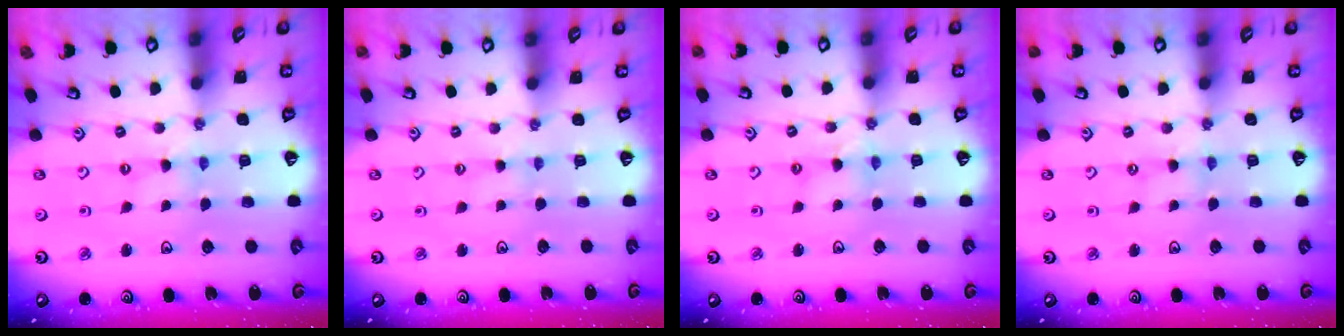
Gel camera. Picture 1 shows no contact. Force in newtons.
{"total": 1.2, "press": 1.2, "slide": 0.3}
{"total": 3.0, "press": 3.0, "slide": 0.3}
{"total": 0.9, "press": 0.9, "slide": 0.3}